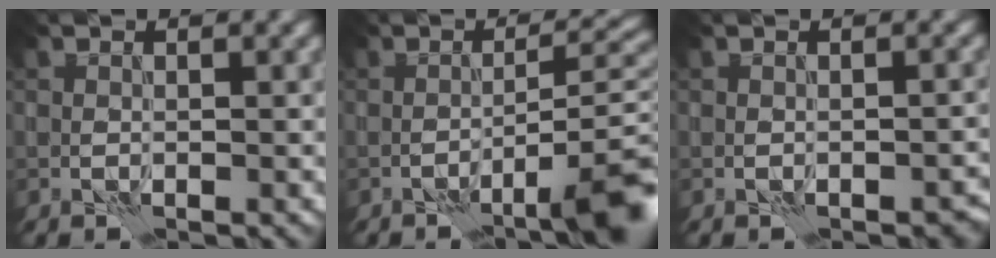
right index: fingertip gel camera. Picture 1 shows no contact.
{"total": 8.0, "force": [-4.2, 1.5, 6.6], "torque": [-0.081, 0.013, -0.064]}
{"total": 1.4, "force": [-0.9, 0.7, 0.8], "torque": [-0.009, -0.005, -0.008]}